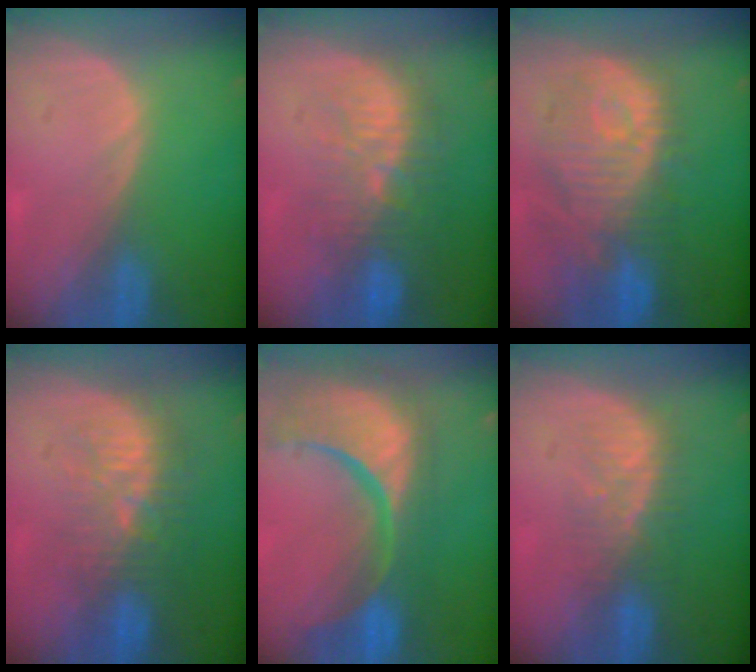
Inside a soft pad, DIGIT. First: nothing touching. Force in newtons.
{"total": 10.1, "press": 9.2, "slide": 4.2}
{"total": 12.1, "press": 10.9, "slide": 5.3}
{"total": 9.3, "press": 8.8, "slide": 3.0}
{"total": 15.5, "press": 12.2, "slide": 9.5}
{"total": 5.7, "press": 5.5, "slide": 1.4}